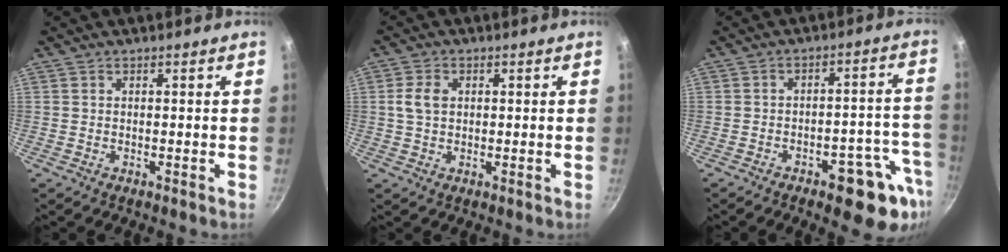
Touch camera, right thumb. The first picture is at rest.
{"total": 4.3, "force": [0.7, 3.0, 3.0], "torque": [-0.060, 0.004, 0.013]}
{"total": 12.9, "force": [-6.9, 4.3, 10.0], "torque": [-0.093, 0.055, -0.084]}